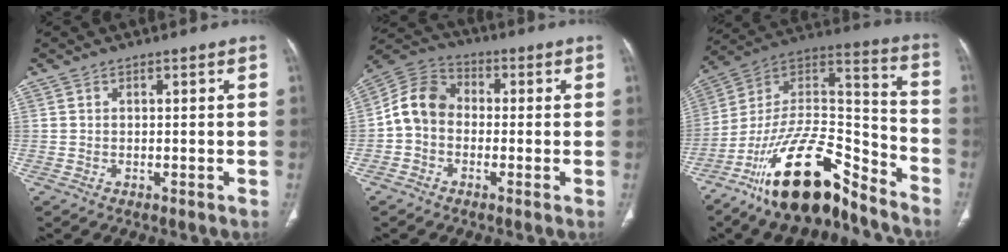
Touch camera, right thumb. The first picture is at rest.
{"total": 8.6, "force": [-1.1, 6.9, 5.0], "torque": [-0.084, 0.031, -0.038]}
{"total": 22.6, "force": [-16.3, 8.1, 13.3], "torque": [-0.221, 0.102, -0.289]}